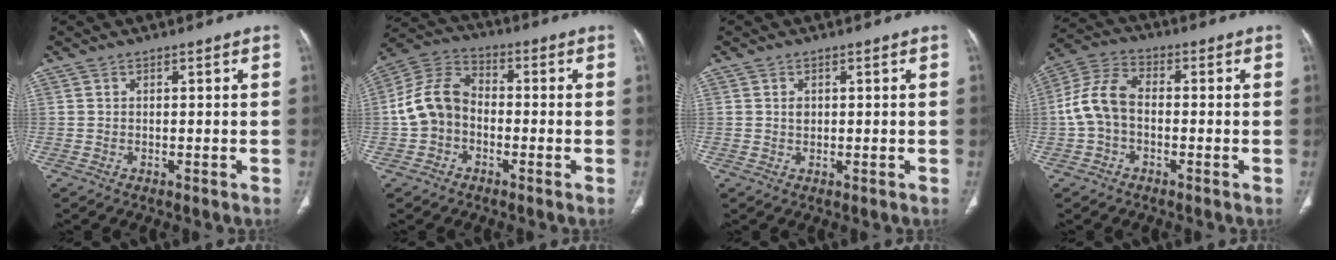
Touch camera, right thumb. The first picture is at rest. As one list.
[{"total": 10.1, "force": [-1.7, 7.8, 6.3], "torque": [-0.117, 0.037, -0.046]}, {"total": 1.4, "force": [0.3, 1.1, 0.8], "torque": [-0.009, 0.000, 0.007]}, {"total": 8.8, "force": [-1.1, 5.8, 6.6], "torque": [-0.133, 0.029, -0.030]}]